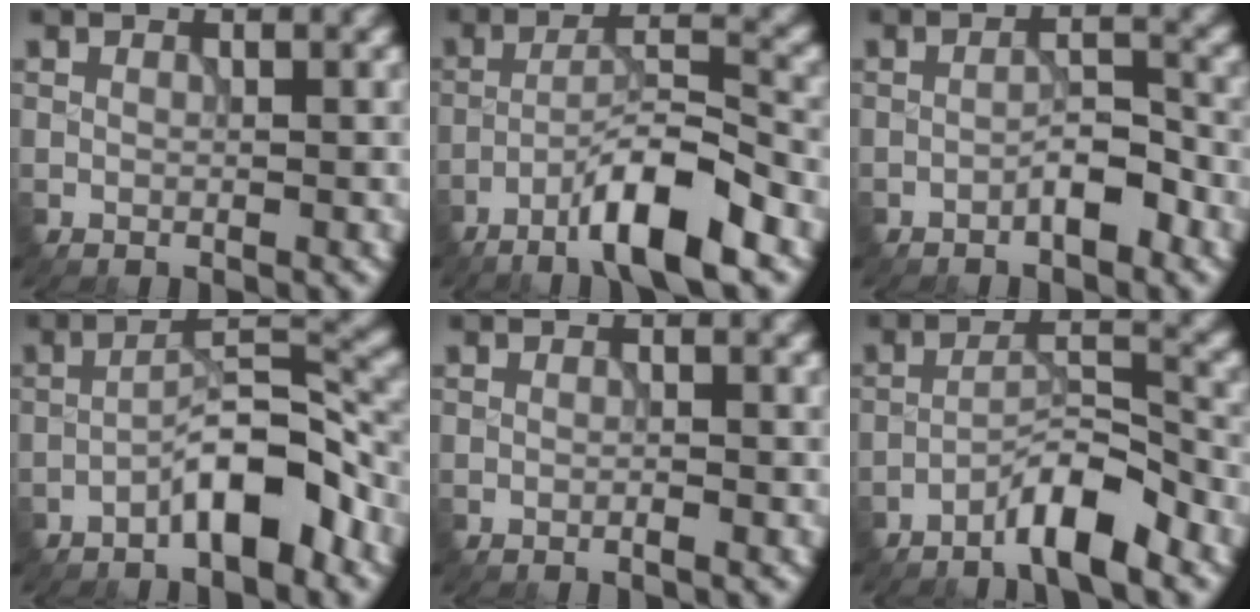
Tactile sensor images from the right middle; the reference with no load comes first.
{"total": 7.4, "force": [-4.5, 1.0, 5.8], "torque": [-0.096, 0.013, -0.084]}
{"total": 2.7, "force": [-1.7, 0.7, 2.0], "torque": [-0.031, 0.011, -0.030]}
{"total": 6.1, "force": [-3.5, 1.6, 4.8], "torque": [-0.075, 0.022, -0.064]}
{"total": 0.6, "force": [-0.4, 0.0, 0.4], "torque": [-0.009, -0.001, -0.008]}
{"total": 4.8, "force": [-3.5, 0.6, 3.2], "torque": [-0.055, 0.013, -0.069]}